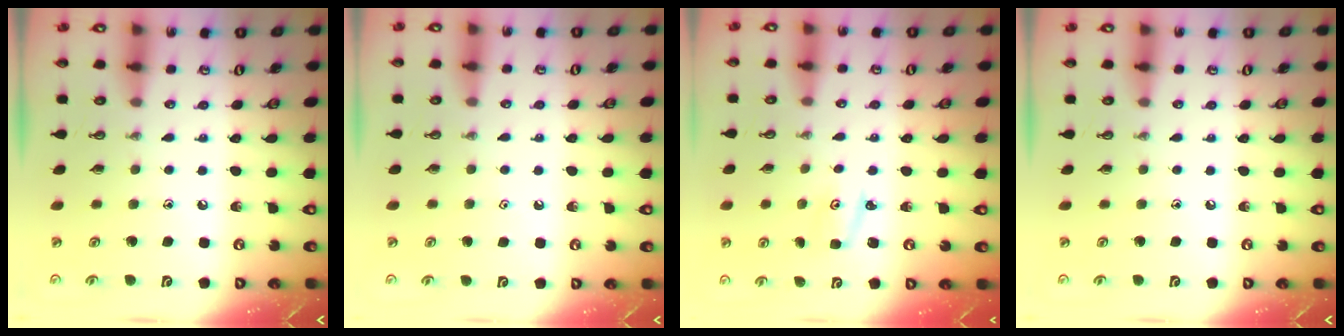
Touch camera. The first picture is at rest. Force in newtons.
{"total": 0.6, "press": 0.6, "slide": 0.0}
{"total": 3.4, "press": 3.4, "slide": 0.4}
{"total": 0.0}